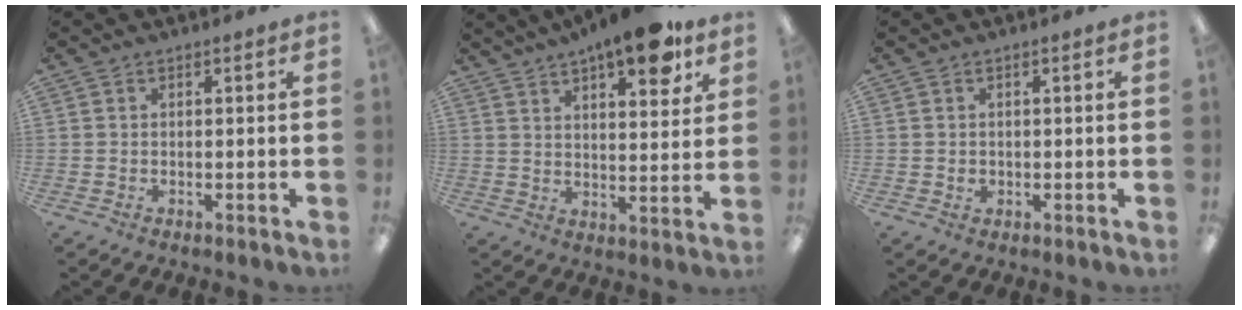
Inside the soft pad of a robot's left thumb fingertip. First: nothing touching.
{"total": 12.1, "force": [8.6, 3.8, 7.7], "torque": [-0.102, -0.046, 0.142]}
{"total": 1.2, "force": [0.0, 1.0, 0.7], "torque": [-0.012, 0.005, -0.001]}